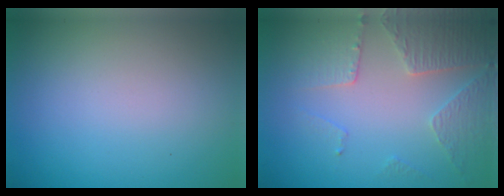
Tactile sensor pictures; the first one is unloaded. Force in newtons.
{"total": 4.5, "press": 3.3, "slide": 3.1}